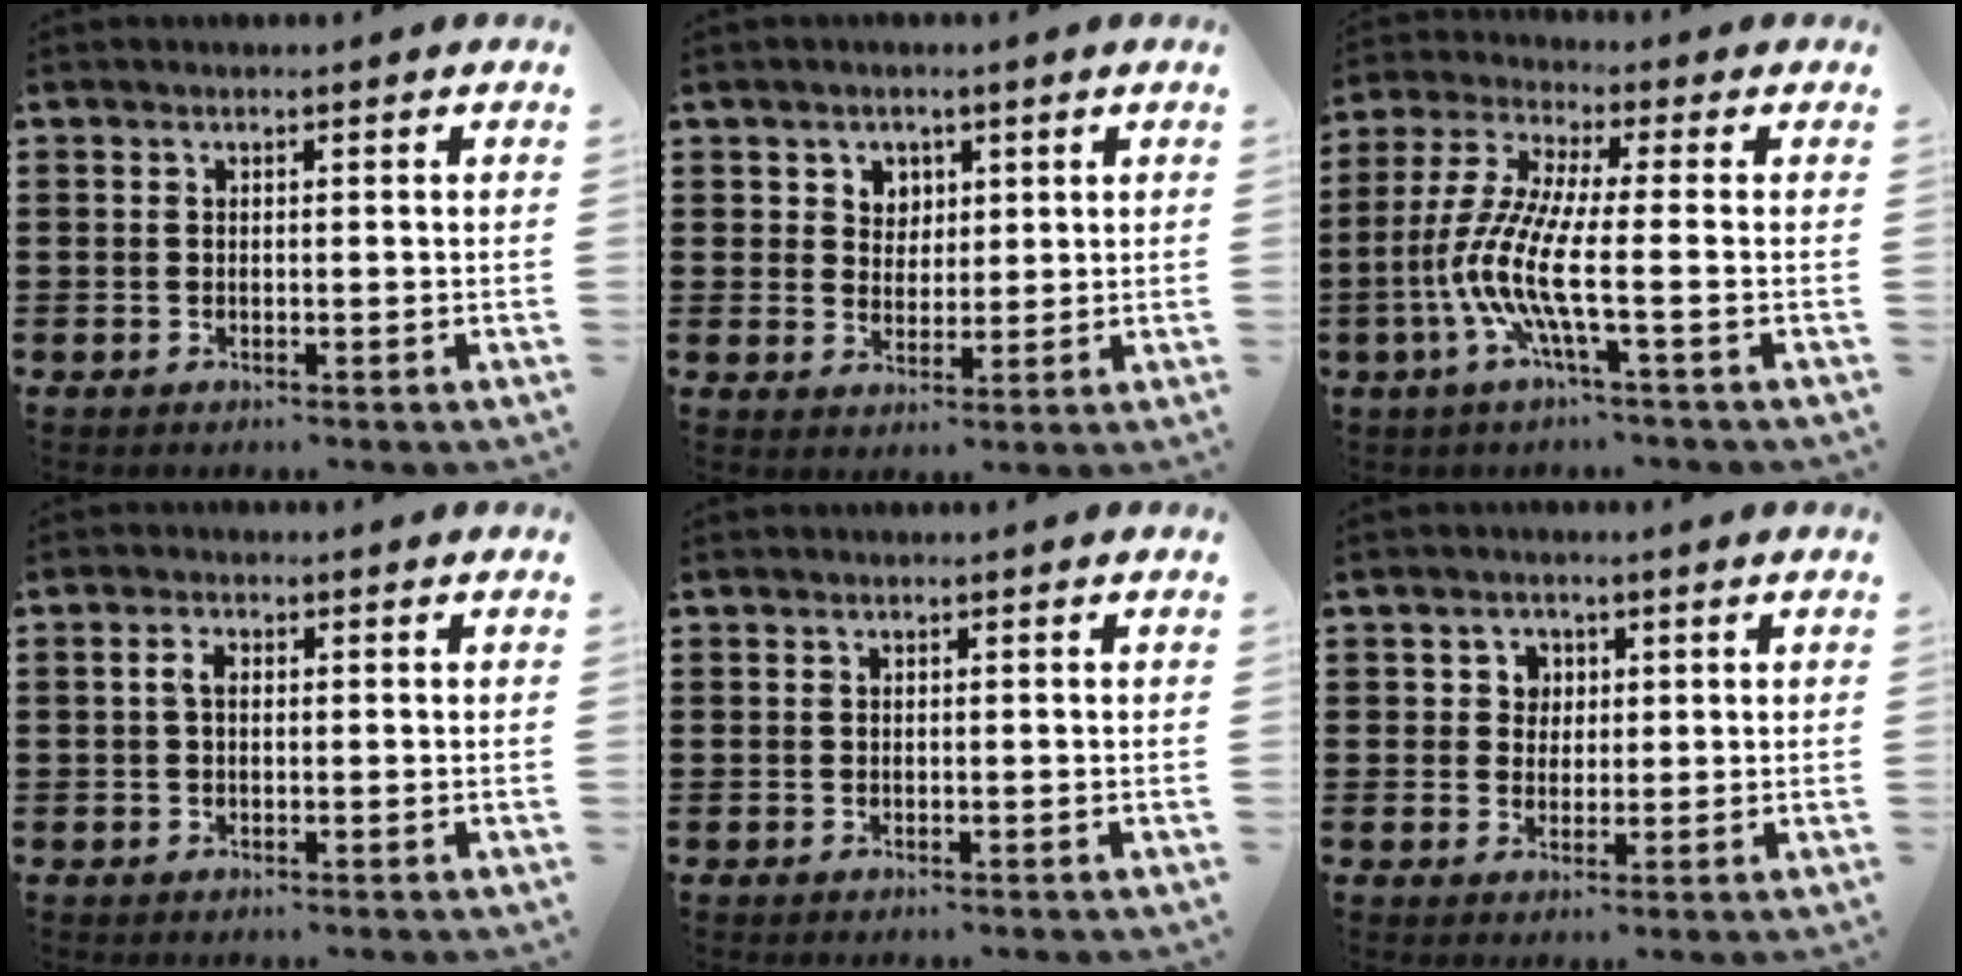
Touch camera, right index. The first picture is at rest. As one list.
[{"total": 3.3, "force": [1.6, 2.9, 0.4], "torque": [-0.022, 0.013, 0.027]}, {"total": 9.7, "force": [-3.0, 1.0, 9.1], "torque": [-0.230, -0.029, -0.072]}, {"total": 1.8, "force": [0.1, 1.0, 1.6], "torque": [-0.039, 0.003, -0.001]}, {"total": 0.0}, {"total": 2.7, "force": [0.7, 2.6, 0.5], "torque": [-0.022, 0.012, 0.010]}]